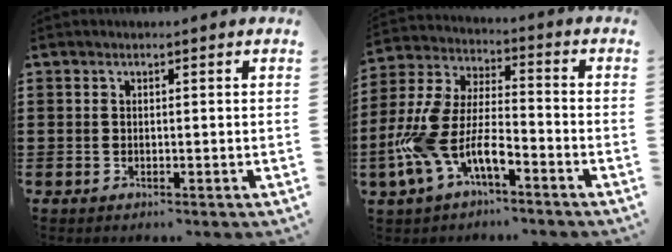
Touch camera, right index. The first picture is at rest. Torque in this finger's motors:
{"motor_torque": [1.20, -0.94, 0.79, 0.21]}